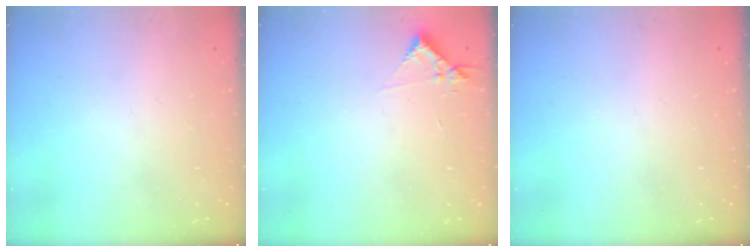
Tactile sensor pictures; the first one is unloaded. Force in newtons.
{"total": 3.9, "press": 3.9, "slide": 0.5}
{"total": 0.0}